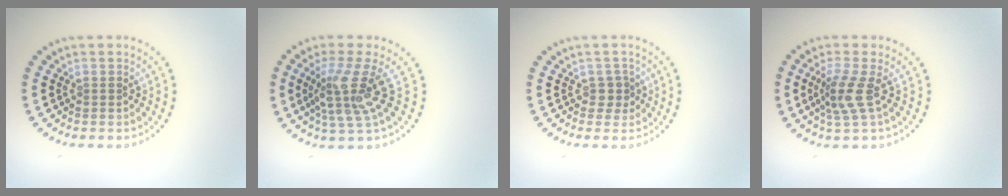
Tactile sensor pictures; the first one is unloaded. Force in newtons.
{"total": 4.3, "press": 3.1, "slide": 3.0}
{"total": 1.6, "press": 1.2, "slide": 1.0}
{"total": 2.9, "press": 2.1, "slide": 1.9}